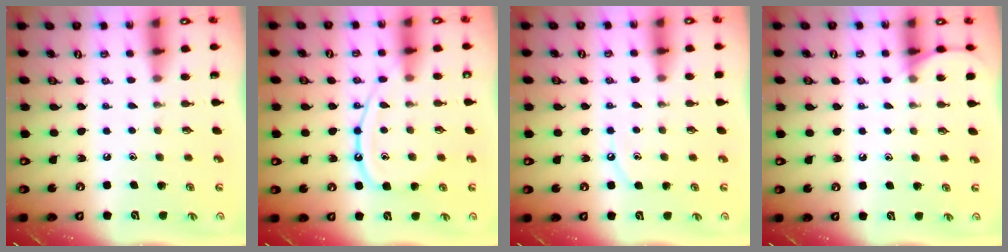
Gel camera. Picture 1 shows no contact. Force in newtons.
{"total": 12.9, "press": 12.8, "slide": 1.4}
{"total": 4.2, "press": 4.2, "slide": 0.5}
{"total": 6.6, "press": 6.5, "slide": 0.7}